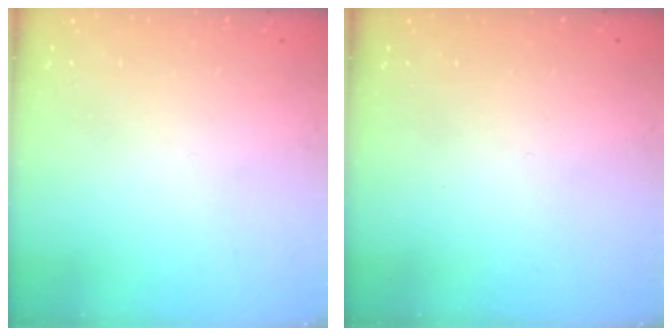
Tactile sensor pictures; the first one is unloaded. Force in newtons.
{"total": 0.0}